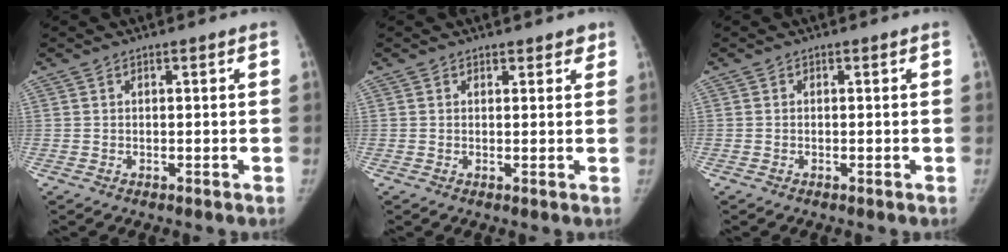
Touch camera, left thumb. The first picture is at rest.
{"total": 1.9, "force": [1.4, 1.1, 0.7], "torque": [0.013, -0.005, 0.012]}
{"total": 0.0}